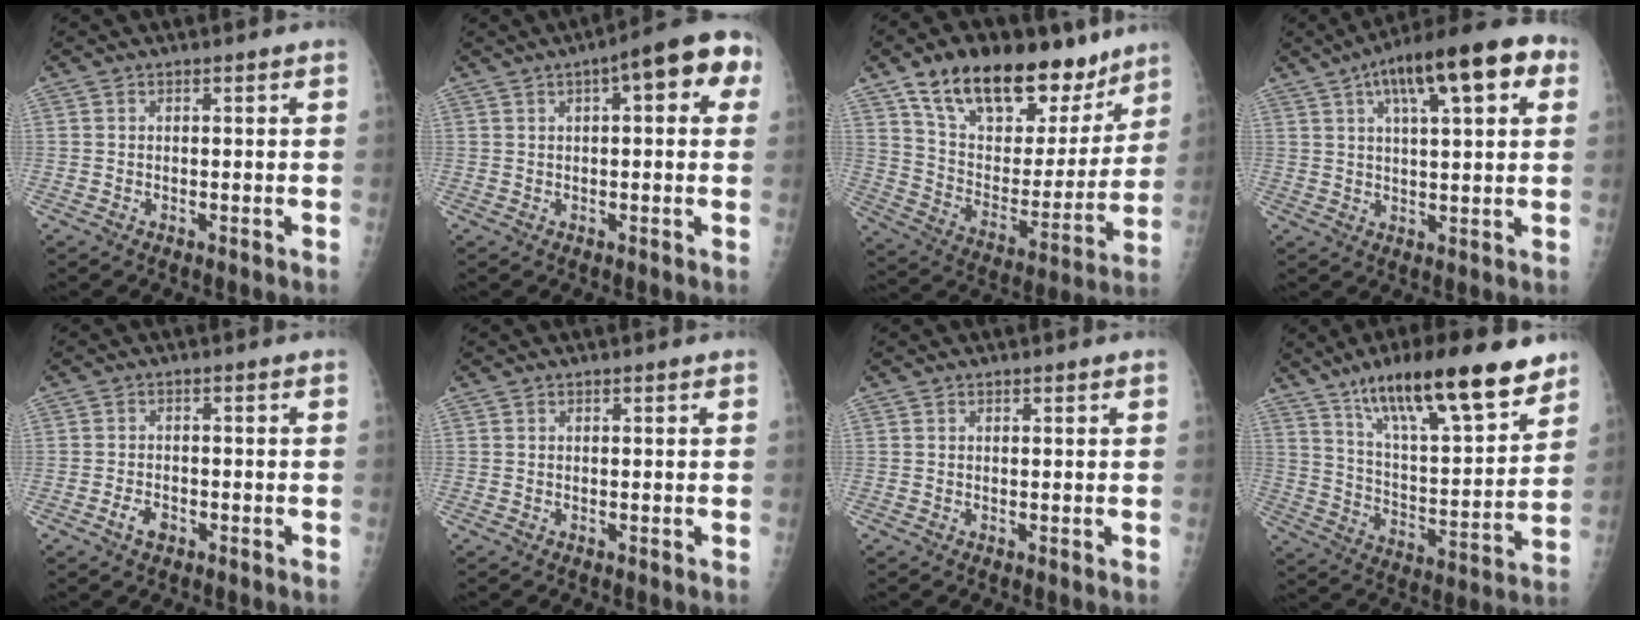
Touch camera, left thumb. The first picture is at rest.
{"total": 11.2, "force": [3.9, 4.0, 9.7], "torque": [-0.099, 0.021, 0.041]}
{"total": 26.5, "force": [17.7, 13.2, 14.7], "torque": [-0.189, -0.049, 0.289]}
{"total": 17.2, "force": [7.3, 5.7, 14.5], "torque": [-0.198, 0.018, 0.104]}
{"total": 2.7, "force": [-1.3, 1.7, 1.6], "torque": [-0.025, 0.007, -0.021]}
{"total": 0.0}
{"total": 0.6, "force": [0.4, 0.3, 0.1], "torque": [-0.001, -0.003, 0.005]}
{"total": 23.1, "force": [15.4, 6.0, 16.2], "torque": [-0.233, -0.061, 0.255]}